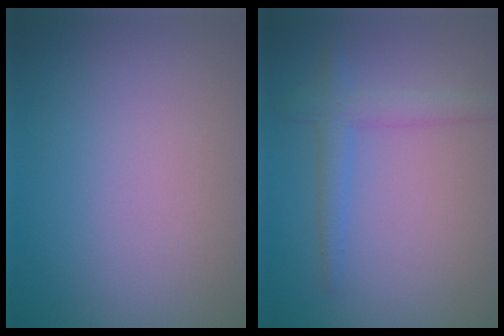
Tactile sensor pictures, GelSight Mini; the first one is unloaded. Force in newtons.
{"total": 2.7, "press": 2.7, "slide": 0.0}